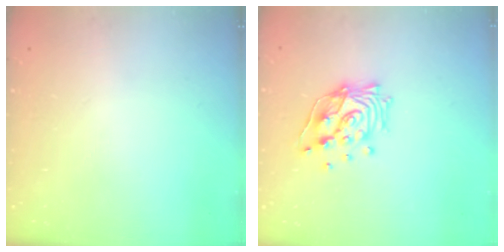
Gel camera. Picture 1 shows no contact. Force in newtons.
{"total": 14.4, "press": 14.3, "slide": 1.7}